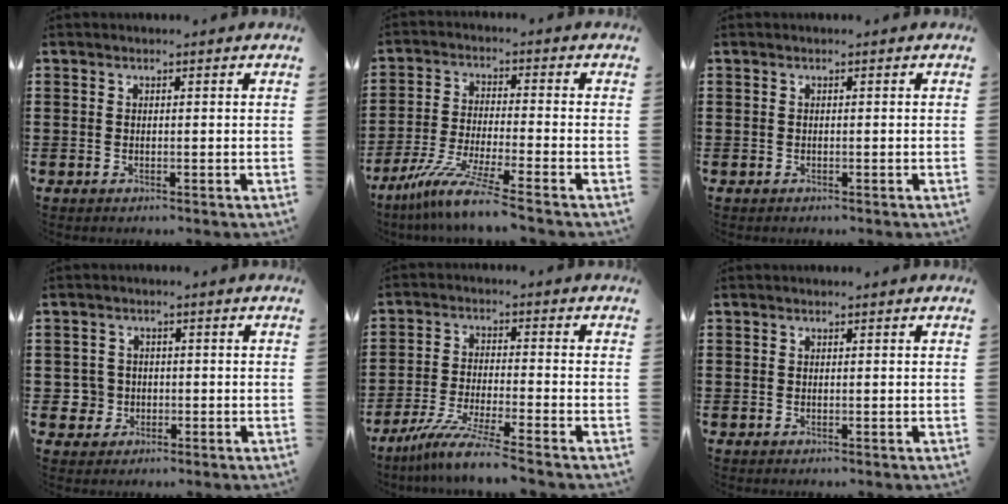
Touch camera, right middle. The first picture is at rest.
{"total": 7.9, "force": [-6.3, -0.3, 4.8], "torque": [-0.108, -0.017, -0.125]}
{"total": 0.0}
{"total": 3.2, "force": [-0.6, 3.0, 0.6], "torque": [-0.025, 0.007, -0.016]}
{"total": 7.0, "force": [-5.9, -0.4, 3.8], "torque": [-0.084, -0.020, -0.115]}
{"total": 0.0}